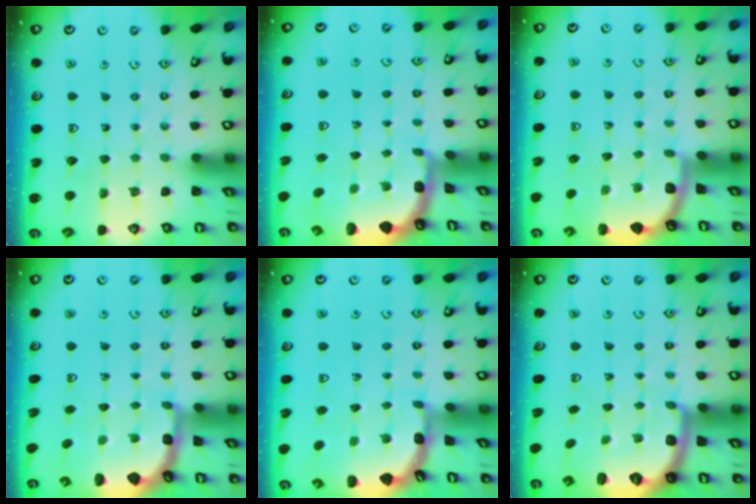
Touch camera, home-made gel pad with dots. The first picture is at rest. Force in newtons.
{"total": 1.6, "press": 1.4, "slide": 0.7}
{"total": 1.7, "press": 1.7, "slide": 0.0}
{"total": 1.8, "press": 1.8, "slide": 0.5}
{"total": 1.7, "press": 1.7, "slide": 0.1}
{"total": 1.7, "press": 1.6, "slide": 0.4}